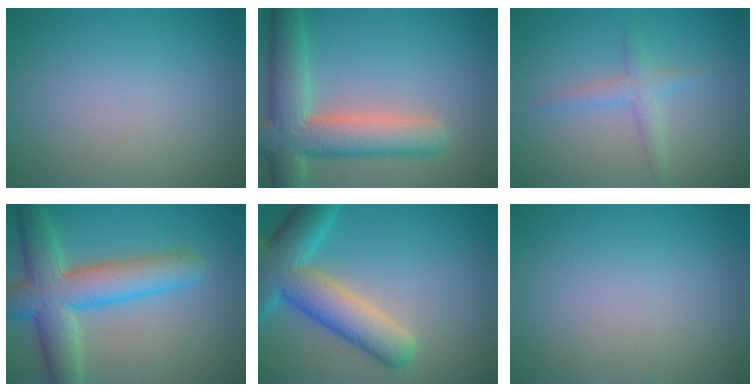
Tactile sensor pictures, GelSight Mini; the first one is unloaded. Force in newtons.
{"total": 8.2, "press": 8.2, "slide": 0.9}
{"total": 1.9, "press": 1.9, "slide": 0.1}
{"total": 8.3, "press": 8.3, "slide": 0.4}
{"total": 8.2, "press": 8.2, "slide": 0.4}
{"total": 0.0}